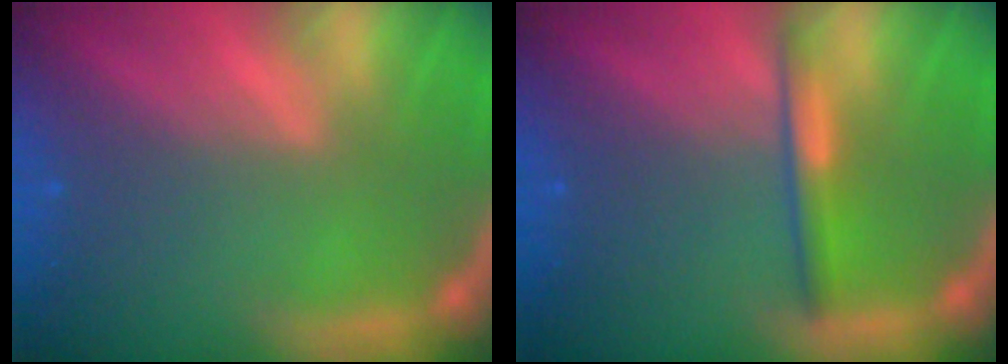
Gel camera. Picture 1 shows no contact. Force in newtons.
{"total": 2.4}